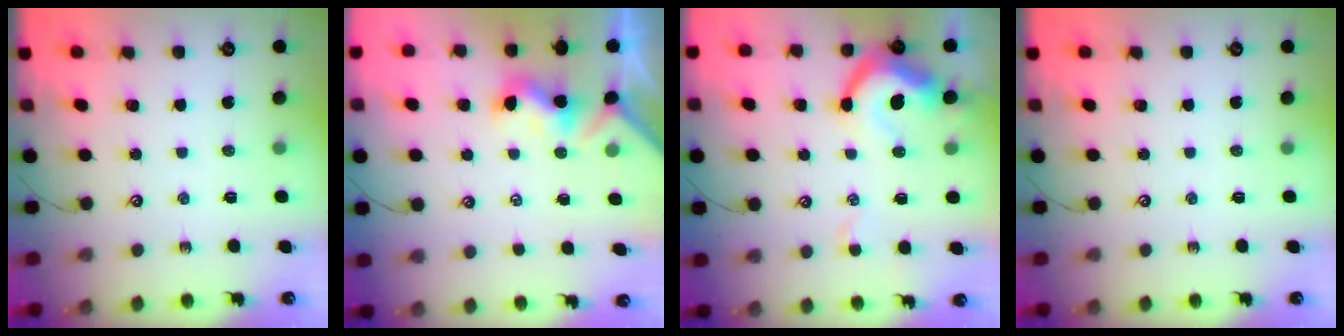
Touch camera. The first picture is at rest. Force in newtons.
{"total": 1.4, "press": 1.3, "slide": 0.5}
{"total": 9.5, "press": 9.4, "slide": 1.6}
{"total": 0.0}